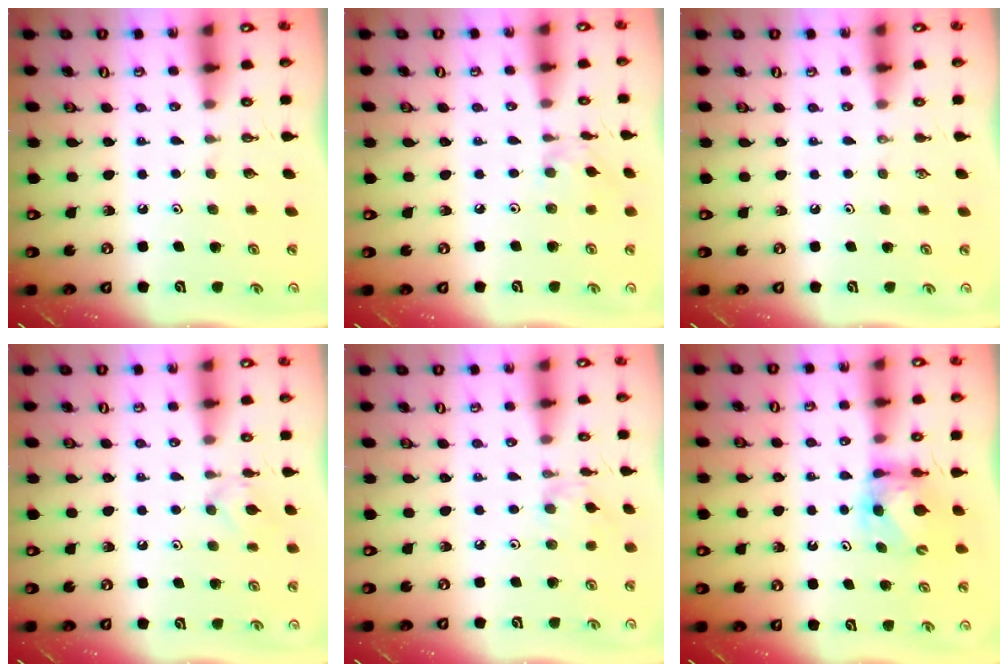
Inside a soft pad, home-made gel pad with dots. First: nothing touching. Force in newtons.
{"total": 2.1, "press": 2.1, "slide": 0.2}
{"total": 0.0}
{"total": 5.6, "press": 5.6, "slide": 0.9}
{"total": 2.4, "press": 2.4, "slide": 0.5}
{"total": 5.7, "press": 5.7, "slide": 0.2}